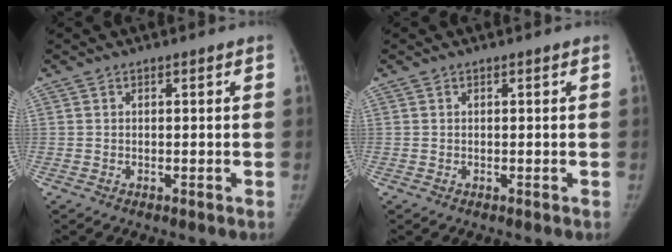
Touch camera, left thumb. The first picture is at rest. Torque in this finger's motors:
{"motor_torque": [0.08, 0.00, 0.22, -0.10, 0.02]}